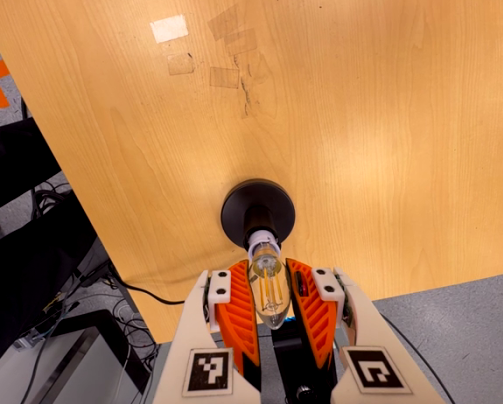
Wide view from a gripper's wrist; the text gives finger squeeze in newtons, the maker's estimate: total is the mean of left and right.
{"total": 12.4, "left": 11.8, "right": 13.0}